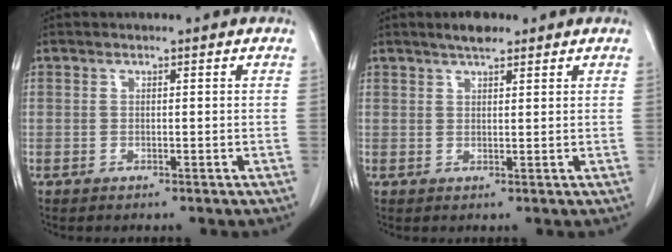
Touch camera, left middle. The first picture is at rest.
{"total": 3.0, "force": [2.4, 0.8, 1.7], "torque": [-0.034, 0.007, 0.038]}